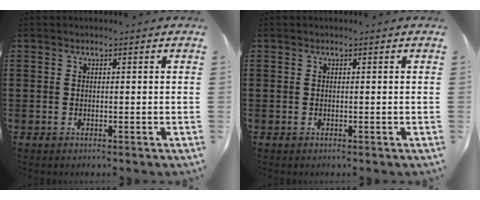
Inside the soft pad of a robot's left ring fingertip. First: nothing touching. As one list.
[{"total": 0.0}]